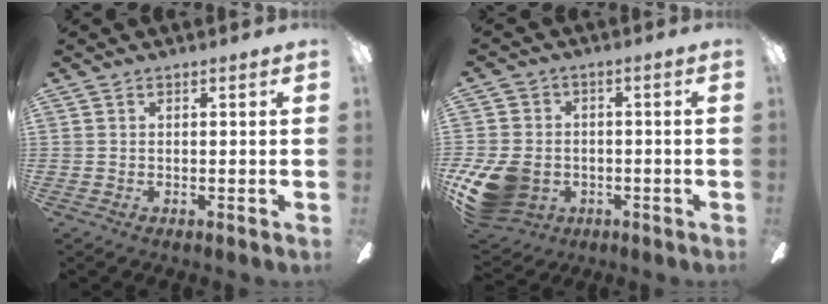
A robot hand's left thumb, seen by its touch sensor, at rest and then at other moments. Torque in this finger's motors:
{"motor_torque": [0.15, 1.72, 0.37, -0.37, 0.10]}